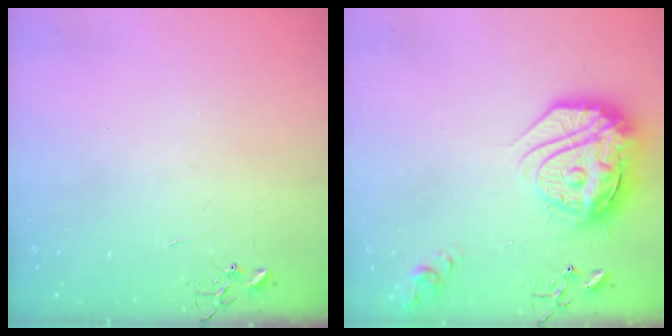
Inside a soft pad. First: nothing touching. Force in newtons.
{"total": 23.9, "press": 23.8, "slide": 2.1}